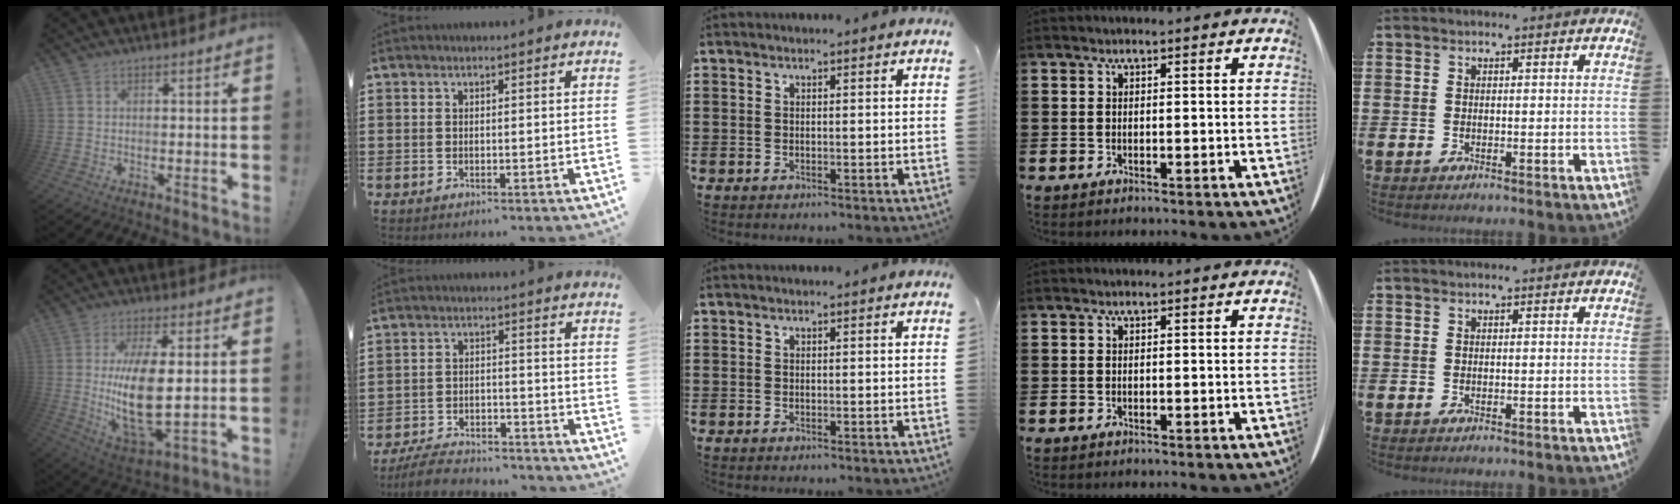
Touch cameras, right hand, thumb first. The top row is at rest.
{"thumb": {"total": 16.0, "force": [1.3, 6.7, 14.5], "torque": [-0.279, -0.025, 0.019]}, "index": {"total": 6.1, "force": [-5.8, 1.0, 1.7], "torque": [-0.034, 0.009, -0.113]}}